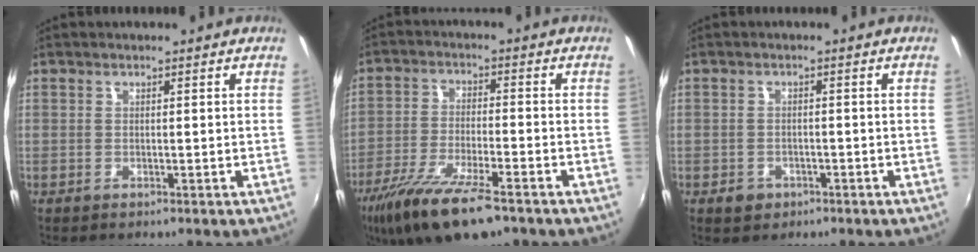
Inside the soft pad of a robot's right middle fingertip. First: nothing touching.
{"total": 13.7, "force": [-9.5, 3.3, 9.3], "torque": [-0.200, -0.038, -0.174]}
{"total": 2.7, "force": [-1.4, 2.2, 0.8], "torque": [-0.020, 0.000, -0.020]}